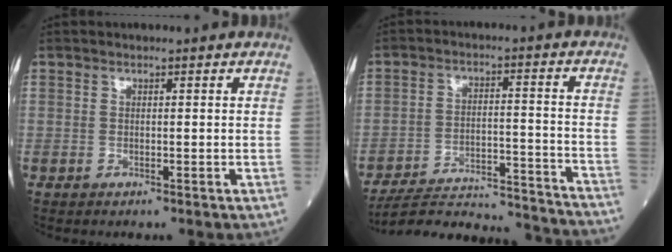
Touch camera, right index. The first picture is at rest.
{"total": 23.1, "force": [-22.2, 1.1, 6.6], "torque": [-0.079, -0.012, -0.305]}